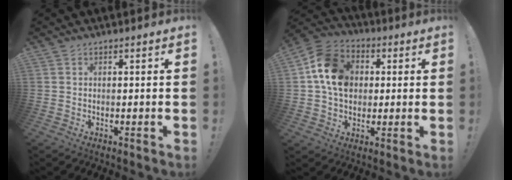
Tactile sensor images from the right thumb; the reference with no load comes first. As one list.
[{"total": 15.2, "force": [2.8, 12.0, 8.8], "torque": [-0.144, 0.002, 0.061]}]